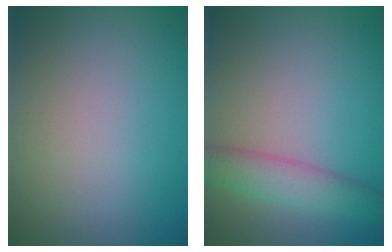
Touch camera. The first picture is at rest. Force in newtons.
{"total": 4.0, "press": 4.0, "slide": 0.1}